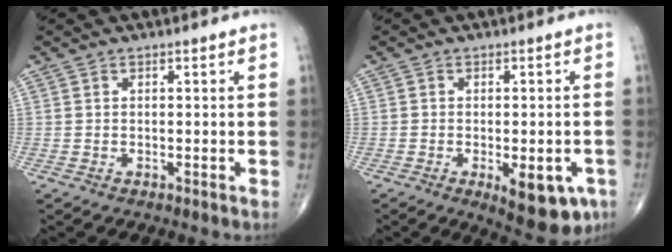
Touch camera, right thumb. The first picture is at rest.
{"total": 10.0, "force": [-4.1, 4.2, 8.0], "torque": [-0.080, 0.004, -0.047]}